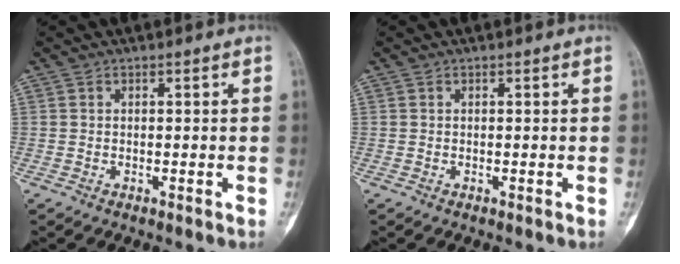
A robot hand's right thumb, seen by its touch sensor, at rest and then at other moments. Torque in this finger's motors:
{"motor_torque": [0.00, 0.00, 0.00, 0.00, 0.00]}